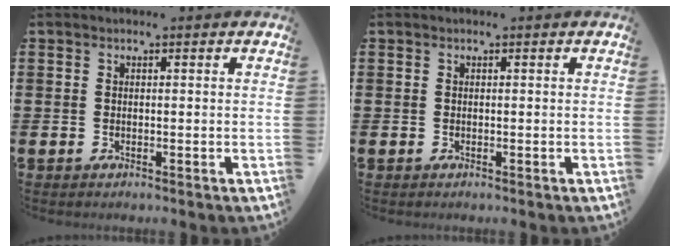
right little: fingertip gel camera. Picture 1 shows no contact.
{"total": 0.0}